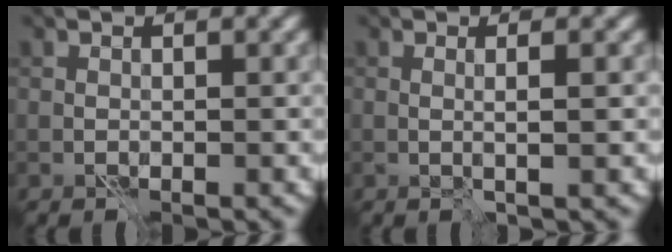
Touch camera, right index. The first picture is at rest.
{"total": 1.3, "force": [0.2, 0.1, 1.3], "torque": [-0.020, 0.004, -0.002]}